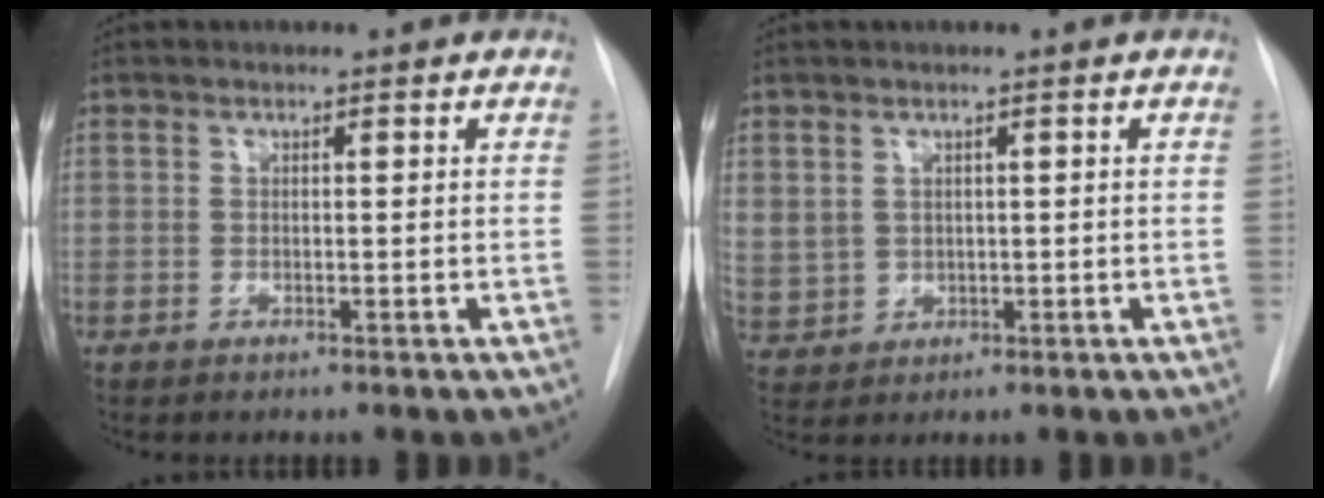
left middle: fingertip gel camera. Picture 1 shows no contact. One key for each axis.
{"total": 9.5, "fx": 0.9, "fy": 9.0, "fz": 3.0, "tx": -0.122, "ty": 0.014, "tz": 0.043}